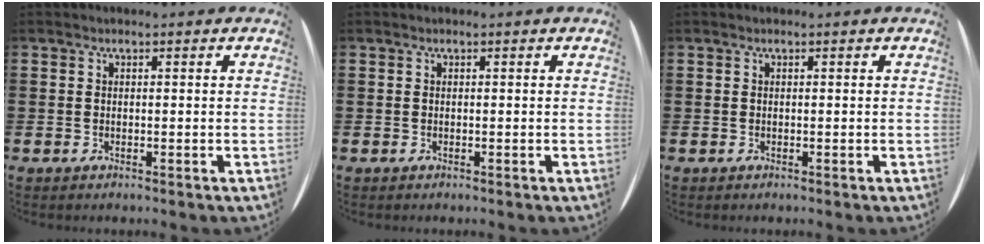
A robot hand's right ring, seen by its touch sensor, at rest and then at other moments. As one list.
[{"total": 0.0}, {"total": 0.0}]